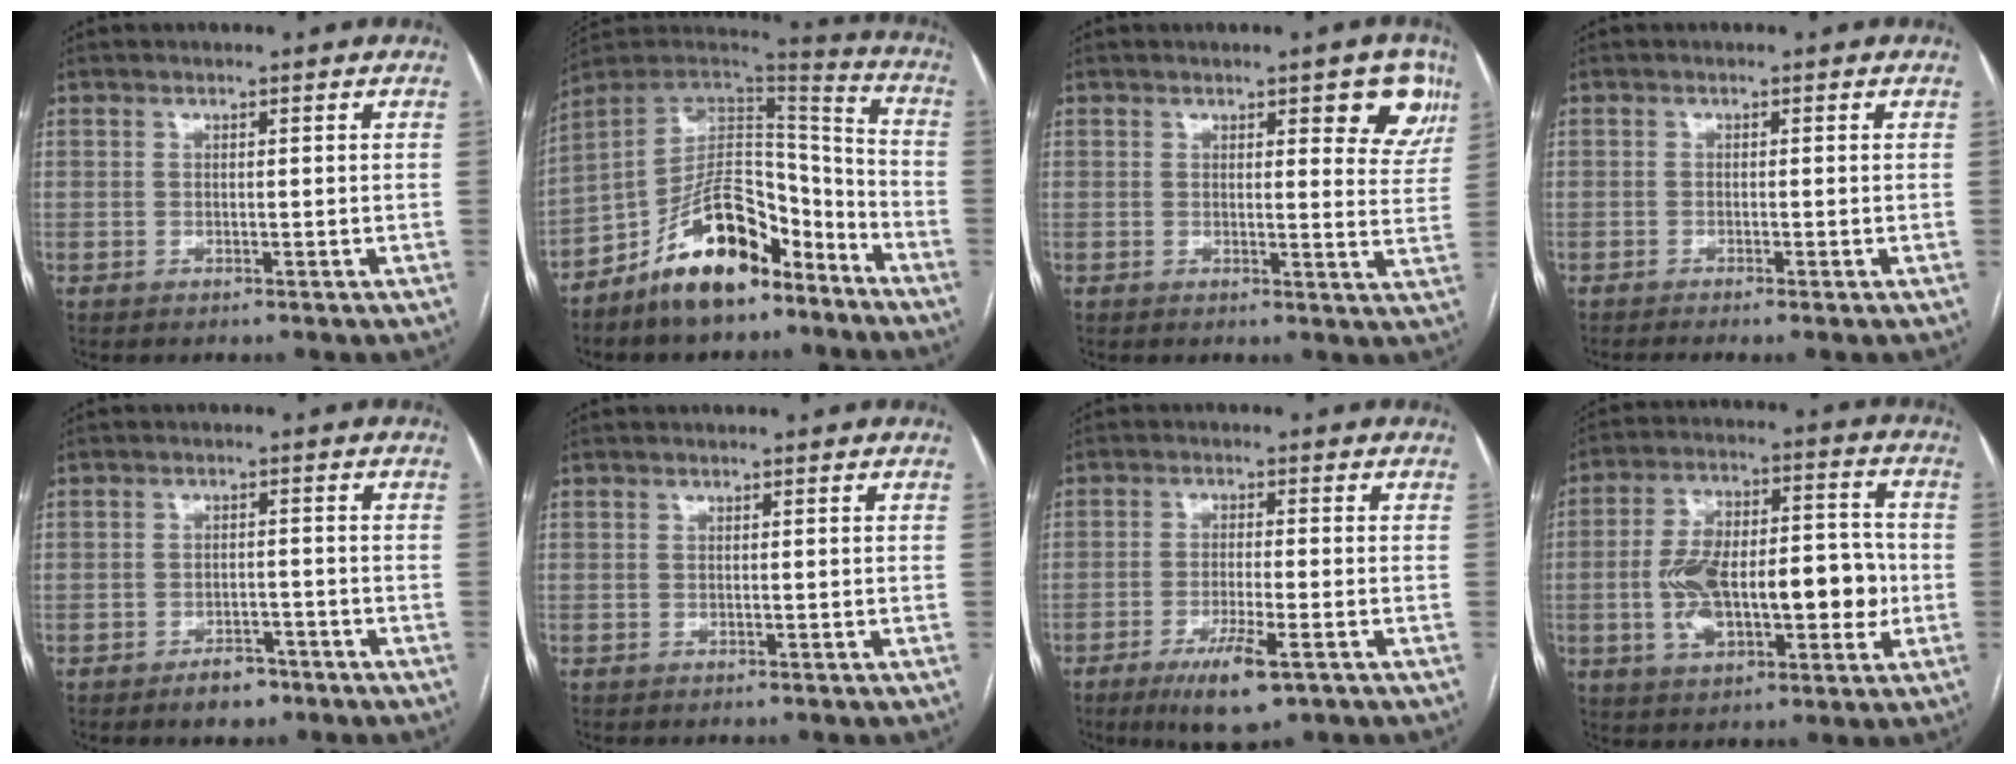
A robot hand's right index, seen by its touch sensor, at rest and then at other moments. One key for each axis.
{"total": 16.5, "fx": -10.8, "fy": 7.1, "fz": 10.2, "tx": -0.169, "ty": 0.030, "tz": -0.186}
{"total": 7.1, "fx": 3.9, "fy": 2.2, "fz": 5.5, "tx": -0.042, "ty": -0.005, "tz": 0.038}
{"total": 2.0, "fx": -1.4, "fy": -0.2, "fz": 1.4, "tx": -0.021, "ty": -0.002, "tz": -0.024}
{"total": 3.7, "fx": -2.7, "fy": 2.0, "fz": 1.7, "tx": -0.023, "ty": 0.005, "tz": -0.033}
{"total": 0.0}
{"total": 7.6, "fx": -4.1, "fy": 1.1, "fz": 6.3, "tx": -0.116, "ty": -0.017, "tz": -0.065}
{"total": 17.0, "fx": -2.4, "fy": 7.4, "fz": 15.2, "tx": -0.258, "ty": 0.032, "tz": -0.030}